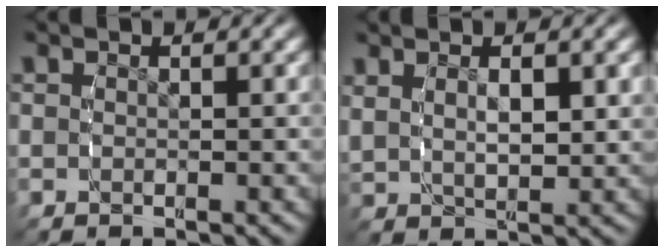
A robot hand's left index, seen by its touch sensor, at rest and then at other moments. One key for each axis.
{"total": 2.5, "fx": 1.3, "fy": 1.0, "fz": 1.9, "tx": -0.039, "ty": -0.004, "tz": 0.033}